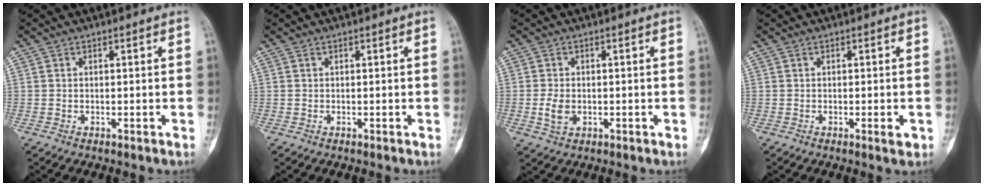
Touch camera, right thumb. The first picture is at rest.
{"total": 0.0}
{"total": 3.5, "force": [-0.6, 2.4, 2.5], "torque": [-0.050, -0.003, -0.010]}
{"total": 2.0, "force": [-0.6, 0.6, 1.8], "torque": [-0.024, -0.002, -0.007]}